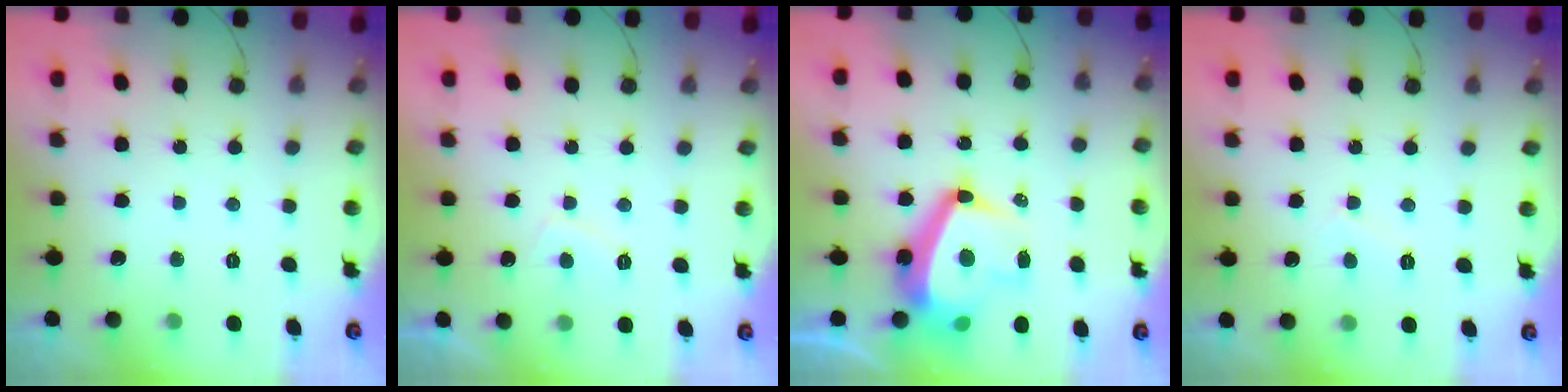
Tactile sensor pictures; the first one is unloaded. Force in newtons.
{"total": 2.8, "press": 2.7, "slide": 0.9}
{"total": 14.5, "press": 14.3, "slide": 2.1}
{"total": 2.8, "press": 2.8, "slide": 0.3}